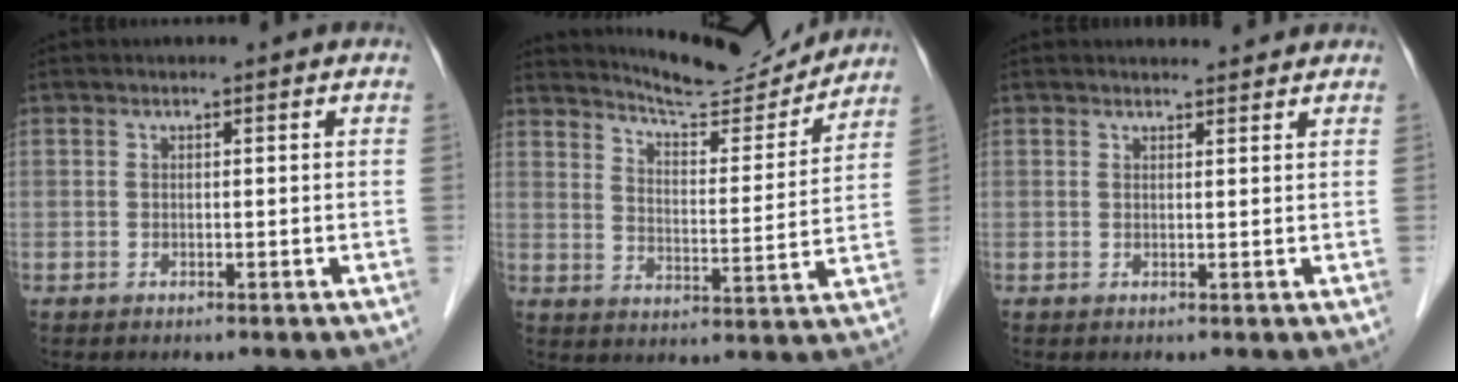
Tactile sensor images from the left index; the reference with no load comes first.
{"total": 13.1, "force": [12.8, 1.1, 2.9], "torque": [-0.048, -0.019, 0.181]}
{"total": 2.5, "force": [2.4, 0.5, 0.4], "torque": [-0.010, 0.003, 0.028]}